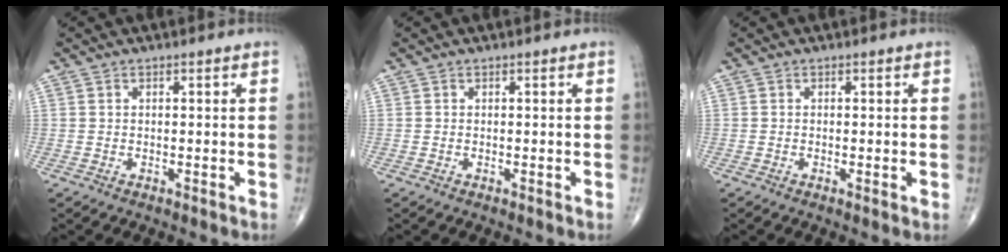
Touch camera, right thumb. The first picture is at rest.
{"total": 0.0}
{"total": 0.8, "force": [-0.1, 0.1, 0.8], "torque": [-0.016, -0.005, -0.003]}